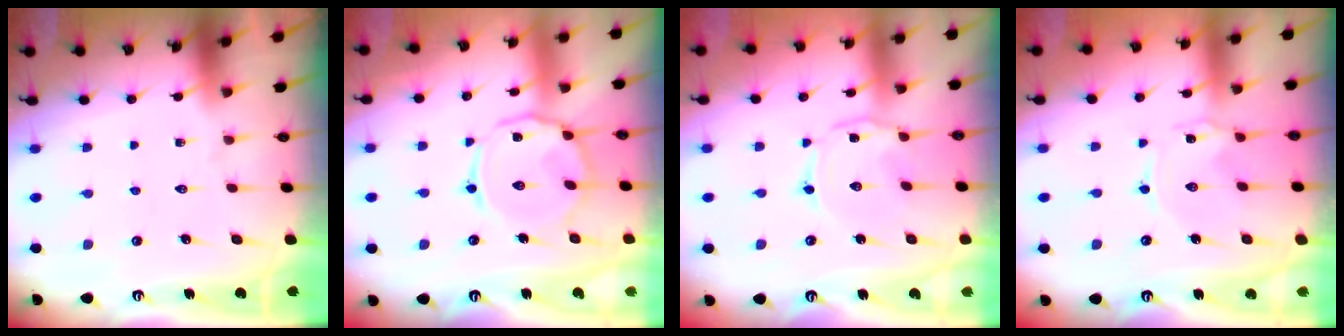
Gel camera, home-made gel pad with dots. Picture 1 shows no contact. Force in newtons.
{"total": 10.8, "press": 10.7, "slide": 1.0}
{"total": 1.7, "press": 1.7, "slide": 0.4}
{"total": 0.9, "press": 0.9, "slide": 0.1}